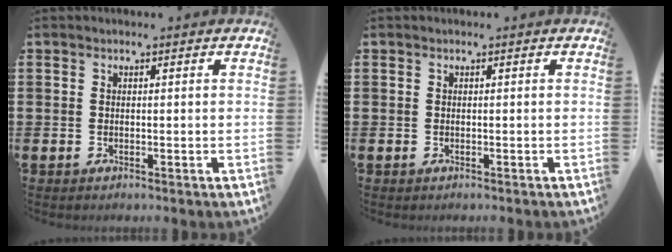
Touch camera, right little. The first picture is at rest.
{"total": 0.0}